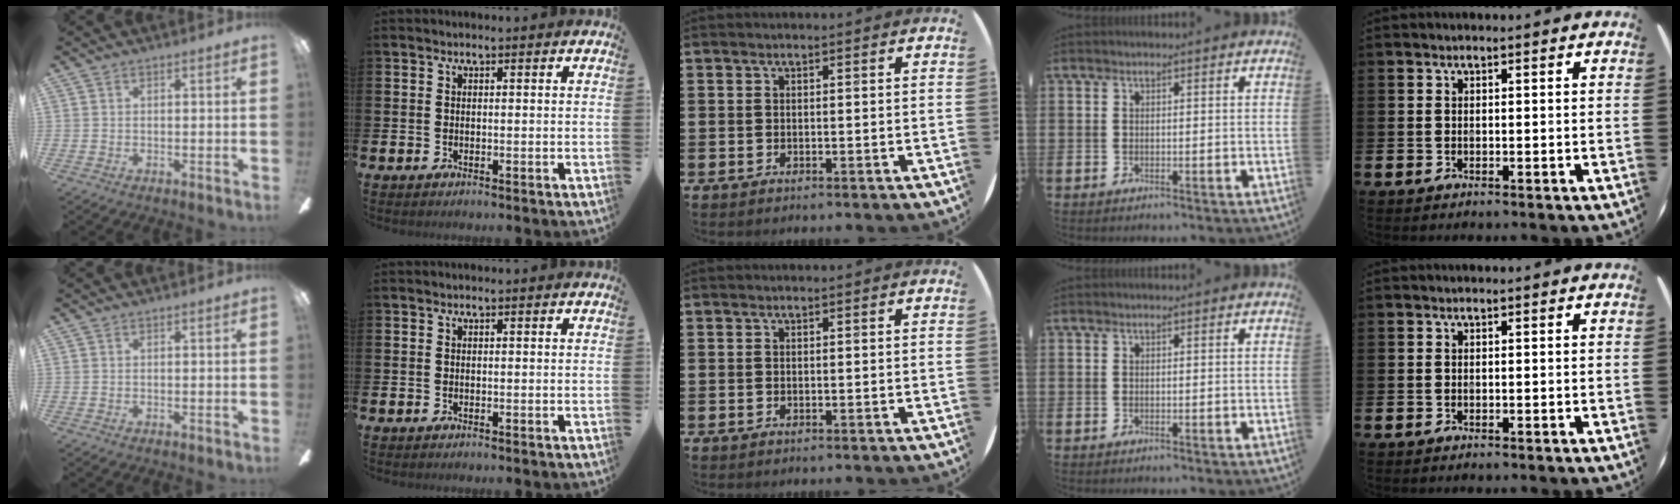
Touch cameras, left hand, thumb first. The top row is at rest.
{}